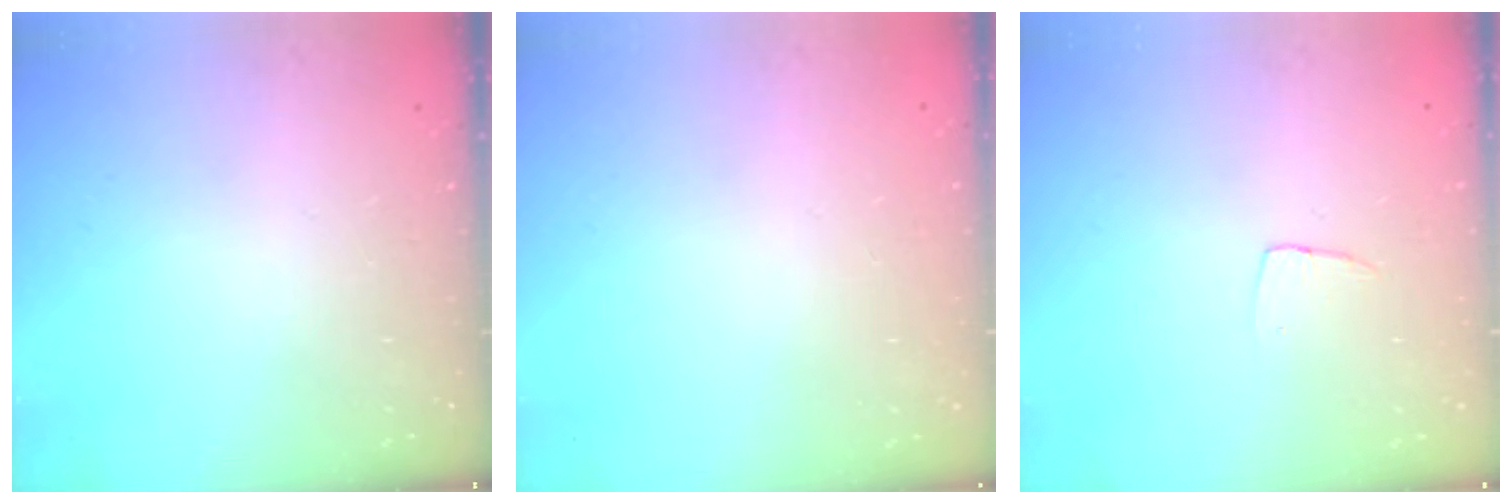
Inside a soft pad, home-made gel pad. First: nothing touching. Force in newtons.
{"total": 0.6, "press": 0.6, "slide": 0.1}
{"total": 4.5, "press": 4.4, "slide": 0.3}